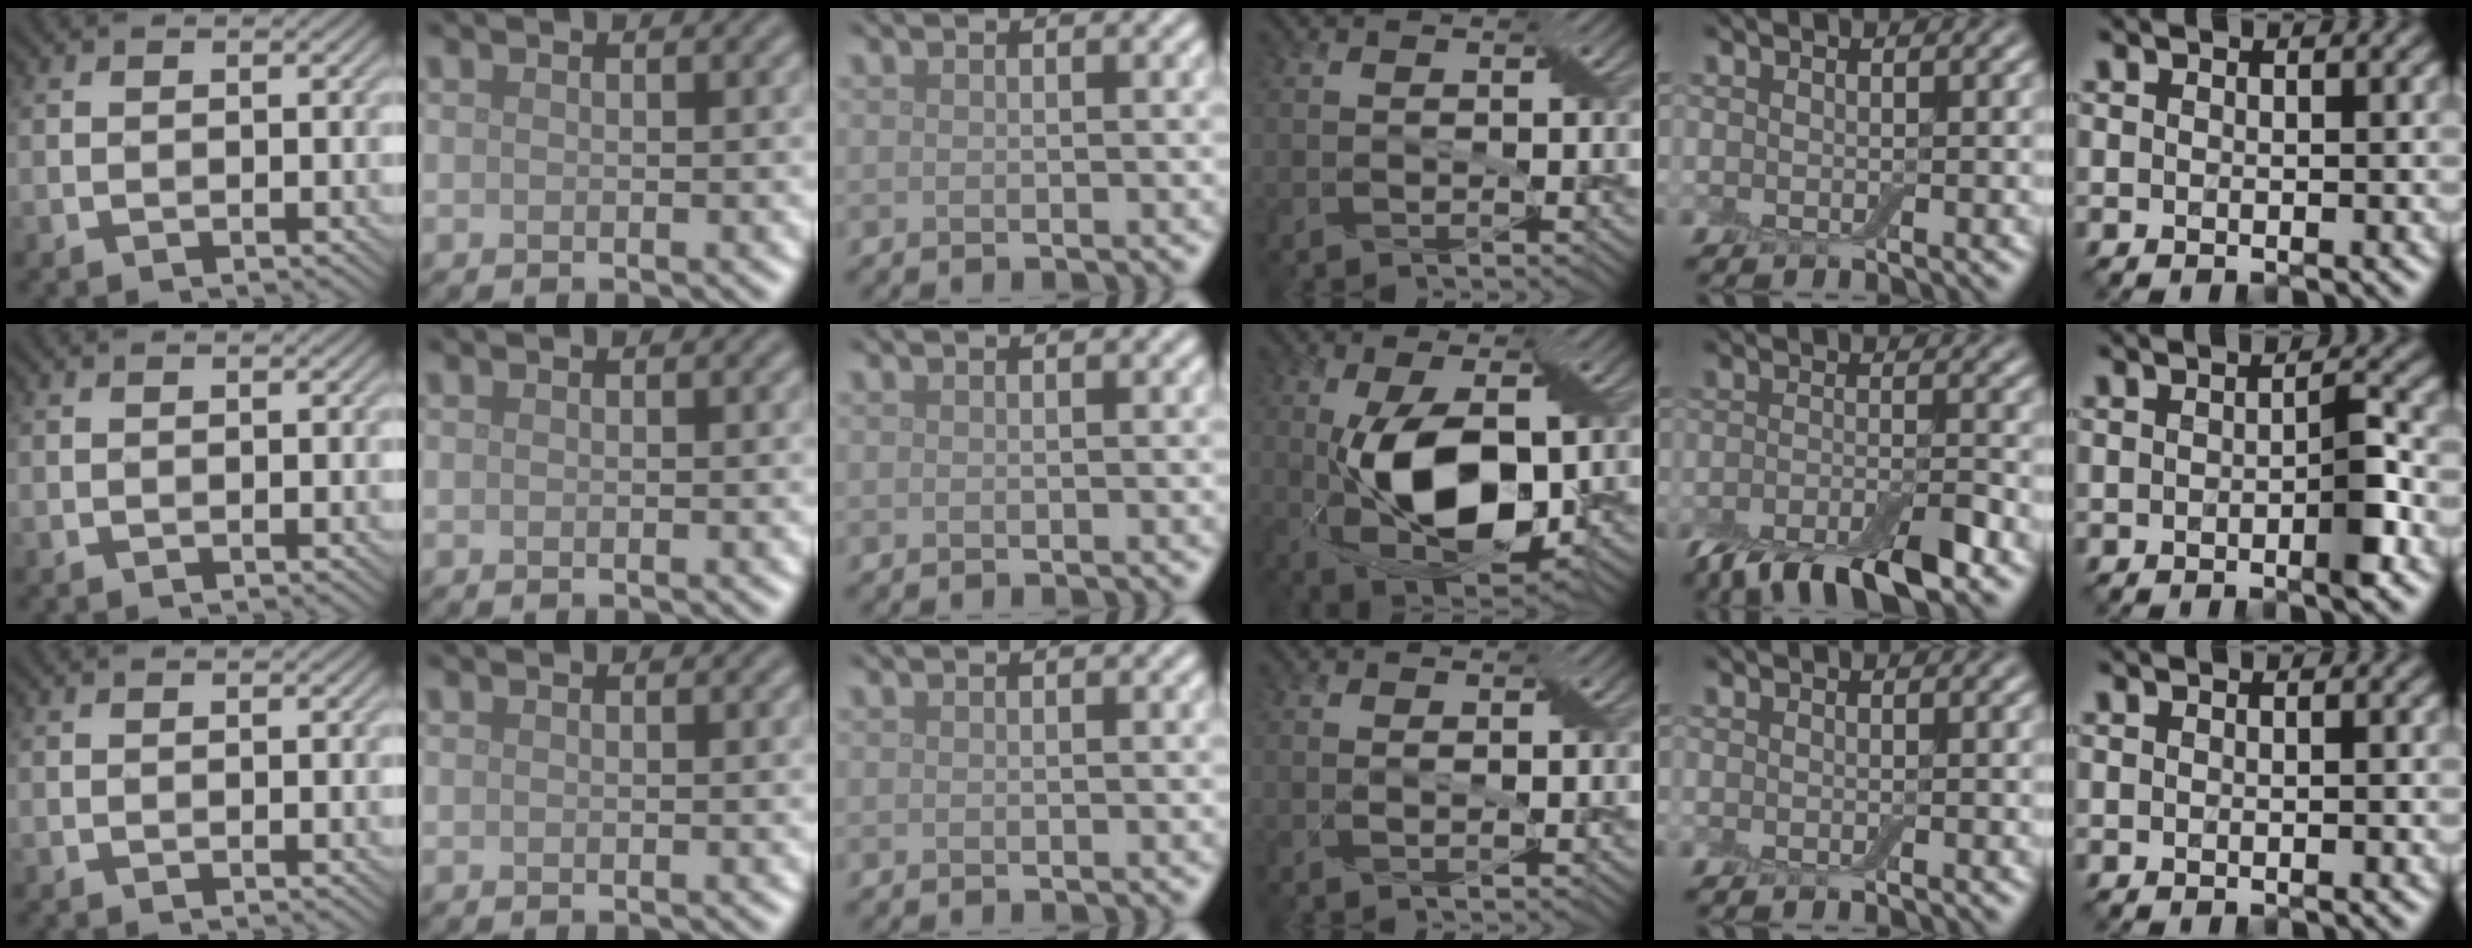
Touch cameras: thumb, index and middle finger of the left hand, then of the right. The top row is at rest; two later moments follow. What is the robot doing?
{"motion": "pour", "object": "cup"}